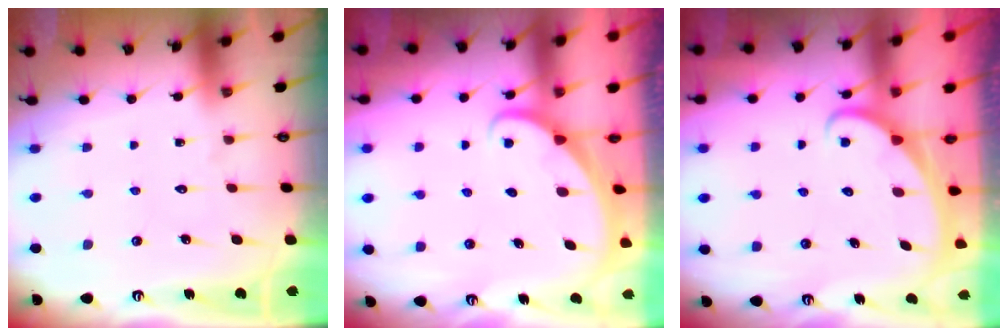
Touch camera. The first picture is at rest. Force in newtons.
{"total": 1.7, "press": 1.7, "slide": 0.0}
{"total": 2.1, "press": 2.1, "slide": 0.2}